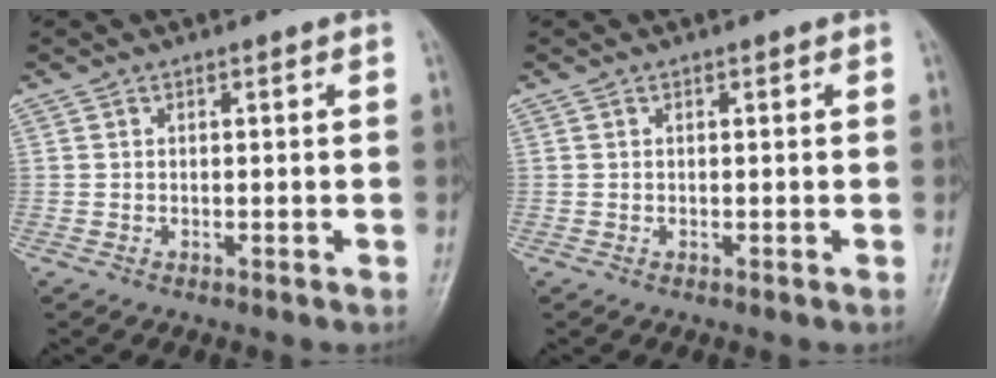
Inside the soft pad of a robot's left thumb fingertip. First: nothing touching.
{"total": 0.0}